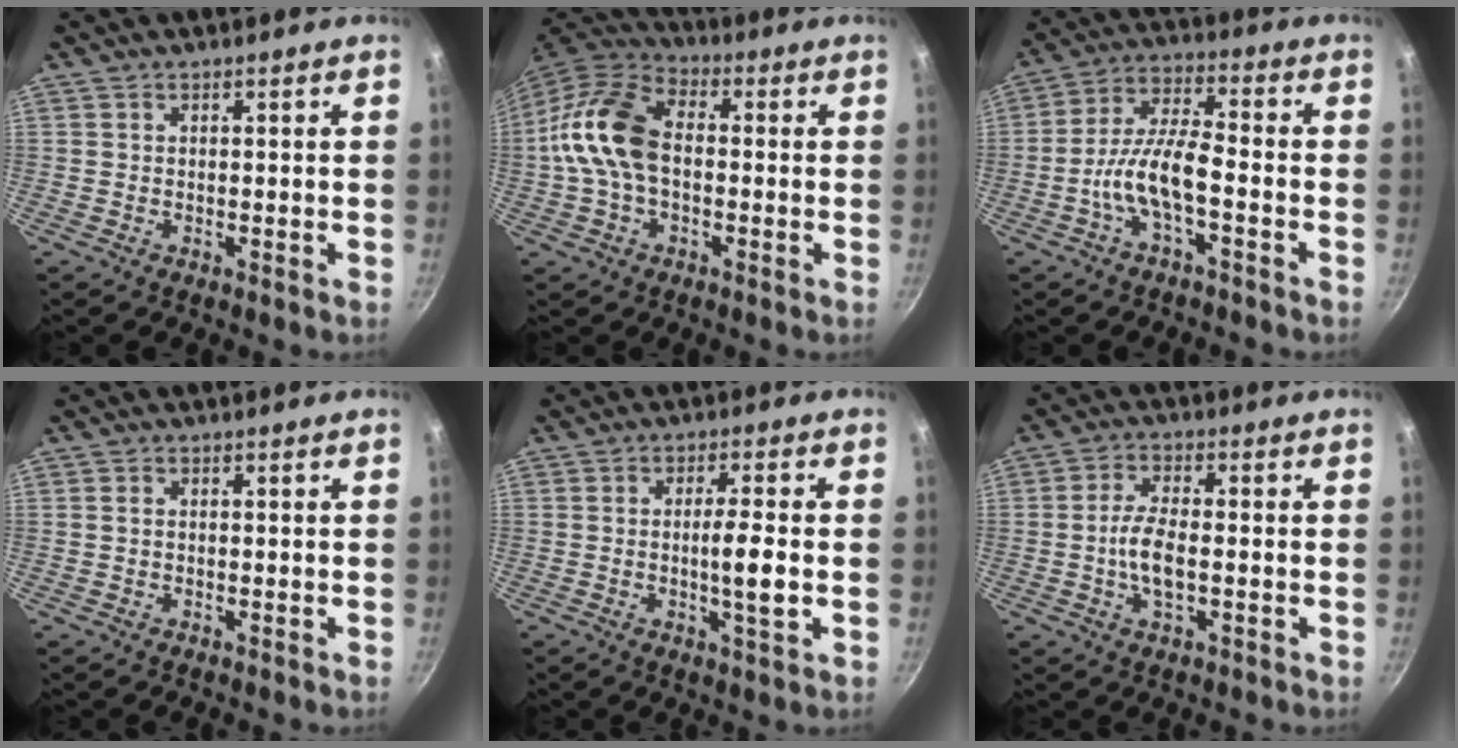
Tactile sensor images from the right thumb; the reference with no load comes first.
{"total": 13.9, "force": [-0.6, 9.0, 10.6], "torque": [-0.186, 0.038, -0.028]}
{"total": 9.7, "force": [-3.5, 3.3, 8.4], "torque": [-0.163, 0.039, -0.076]}
{"total": 0.7, "force": [-0.1, 0.5, 0.4], "torque": [-0.007, 0.004, -0.002]}
{"total": 6.1, "force": [-0.8, 0.8, 6.0], "torque": [-0.108, 0.004, -0.016]}
{"total": 6.6, "force": [-1.0, 2.7, 5.9], "torque": [-0.118, 0.010, -0.025]}